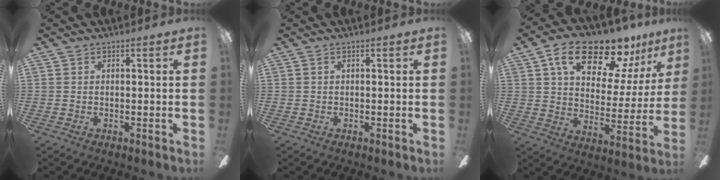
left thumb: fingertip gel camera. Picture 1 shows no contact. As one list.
[{"total": 0.0}, {"total": 17.7, "force": [12.5, 7.9, 9.6], "torque": [-0.153, -0.074, 0.212]}]